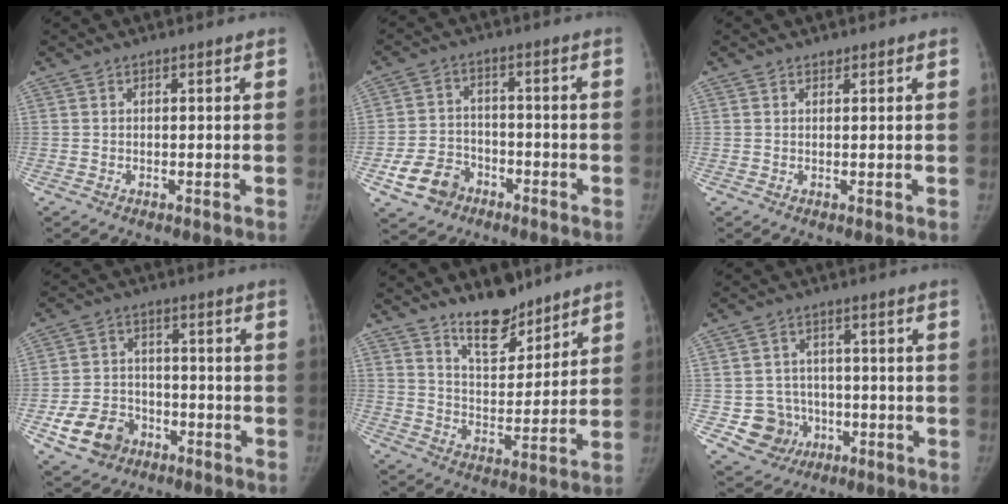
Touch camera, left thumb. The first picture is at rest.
{"total": 8.3, "force": [-4.2, 6.4, 3.1], "torque": [-0.042, 0.026, -0.071]}
{"total": 0.7, "force": [0.6, 0.3, 0.1], "torque": [0.002, -0.004, 0.007]}
{"total": 9.6, "force": [-4.5, 7.6, 3.9], "torque": [-0.054, 0.027, -0.071]}
{"total": 10.9, "force": [8.7, 4.4, 4.8], "torque": [-0.049, -0.073, 0.154]}
{"total": 7.6, "force": [-2.0, 7.2, 1.4], "torque": [0.003, 0.016, -0.023]}